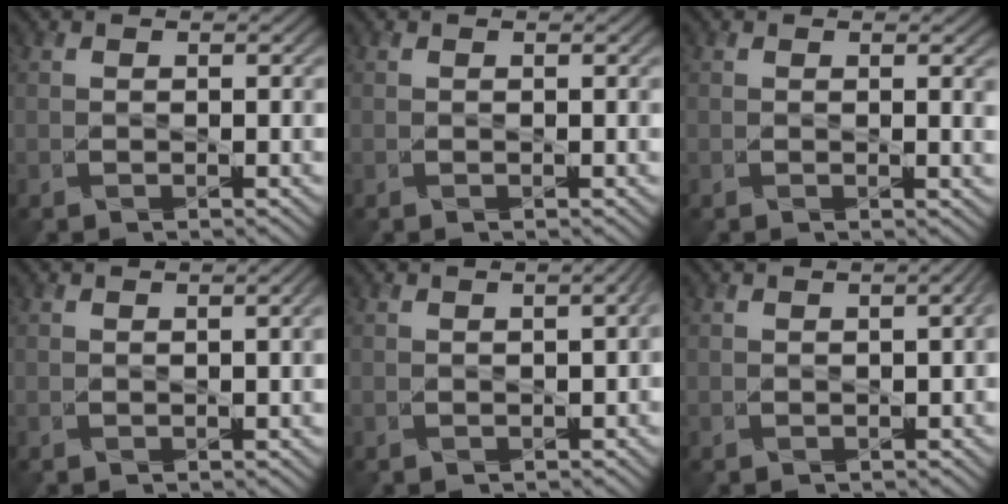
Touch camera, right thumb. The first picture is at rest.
{"total": 0.0}
{"total": 1.2, "force": [0.5, 0.1, 1.0], "torque": [-0.018, -0.004, 0.010]}
{"total": 1.3, "force": [0.1, 0.1, 1.3], "torque": [-0.019, 0.006, 0.000]}
{"total": 2.2, "force": [-0.2, 0.9, 2.0], "torque": [-0.026, 0.000, 0.002]}
{"total": 2.0, "force": [0.0, 0.6, 1.9], "torque": [-0.028, 0.003, 0.002]}